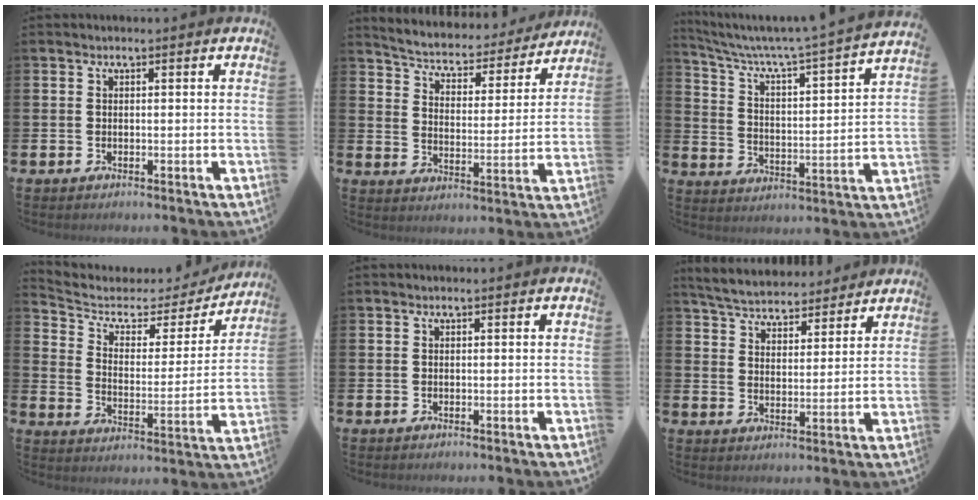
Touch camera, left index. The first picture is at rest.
{"total": 4.8, "force": [4.5, 1.4, 0.9], "torque": [-0.047, -0.038, 0.071]}
{"total": 5.2, "force": [4.6, -0.2, 2.5], "torque": [-0.074, -0.048, 0.065]}
{"total": 5.4, "force": [4.2, 2.8, 1.8], "torque": [-0.058, -0.035, 0.061]}
{"total": 0.0}
{"total": 5.5, "force": [5.4, 1.2, 0.6], "torque": [-0.040, -0.031, 0.095]}